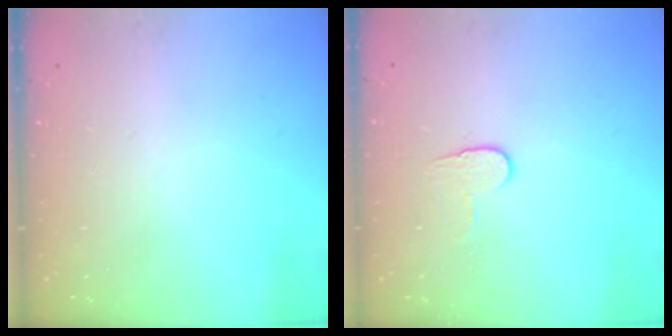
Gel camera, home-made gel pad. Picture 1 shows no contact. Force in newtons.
{"total": 6.1, "press": 6.1, "slide": 0.5}